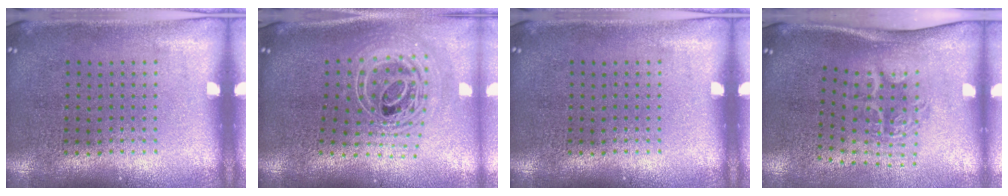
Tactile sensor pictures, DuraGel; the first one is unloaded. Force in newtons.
{"total": 2.6, "press": 1.9, "slide": 1.8}
{"total": 0.0}
{"total": 1.9, "press": 1.2, "slide": 1.4}